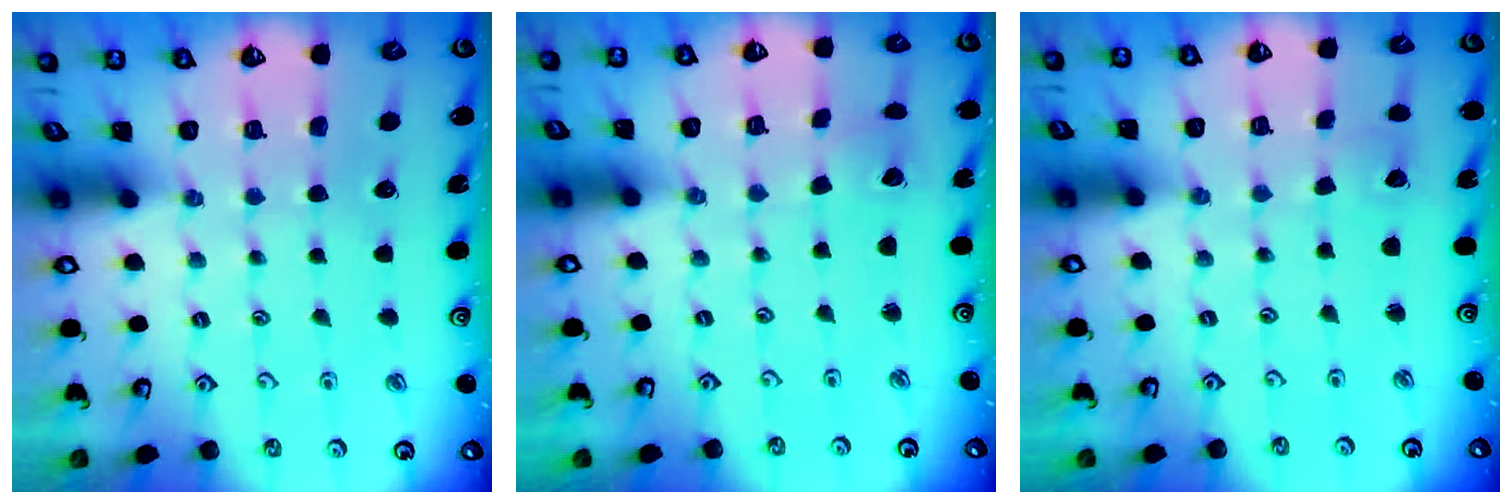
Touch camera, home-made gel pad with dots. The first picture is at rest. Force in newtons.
{"total": 2.4, "press": 2.4, "slide": 0.2}
{"total": 2.5, "press": 2.5, "slide": 0.4}